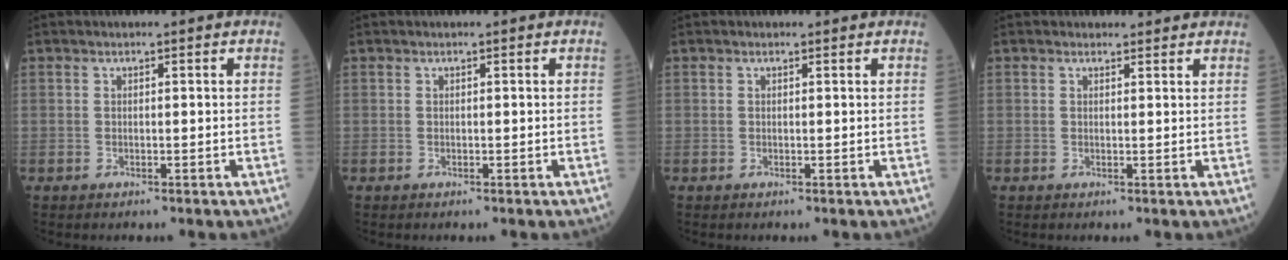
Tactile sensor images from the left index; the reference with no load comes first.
{"total": 0.0}
{"total": 0.0}
{"total": 2.1, "force": [2.0, 0.8, 0.1], "torque": [-0.004, 0.002, 0.017]}